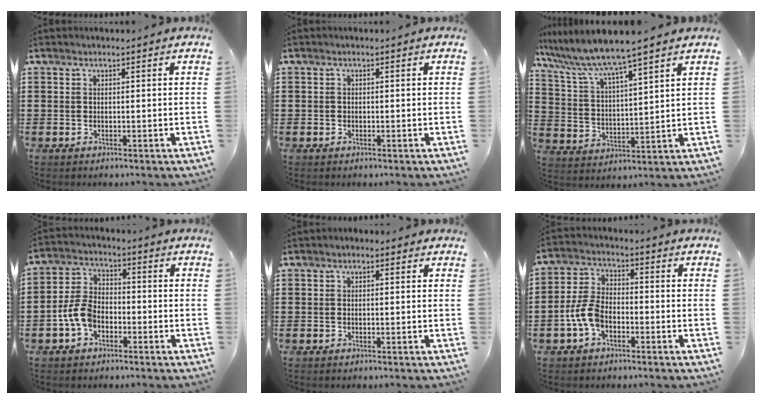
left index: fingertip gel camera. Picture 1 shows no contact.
{"total": 0.6, "force": [-0.4, 0.5, 0.1], "torque": [-0.003, 0.001, -0.008]}
{"total": 6.8, "force": [6.0, -0.5, 3.2], "torque": [-0.089, -0.039, 0.097]}
{"total": 6.1, "force": [-2.7, 3.9, 3.9], "torque": [-0.104, 0.007, -0.060]}
{"total": 0.7, "force": [-0.5, 0.4, 0.2], "torque": [-0.005, 0.001, -0.010]}
{"total": 5.9, "force": [-2.6, 3.4, 4.1], "torque": [-0.114, 0.001, -0.059]}